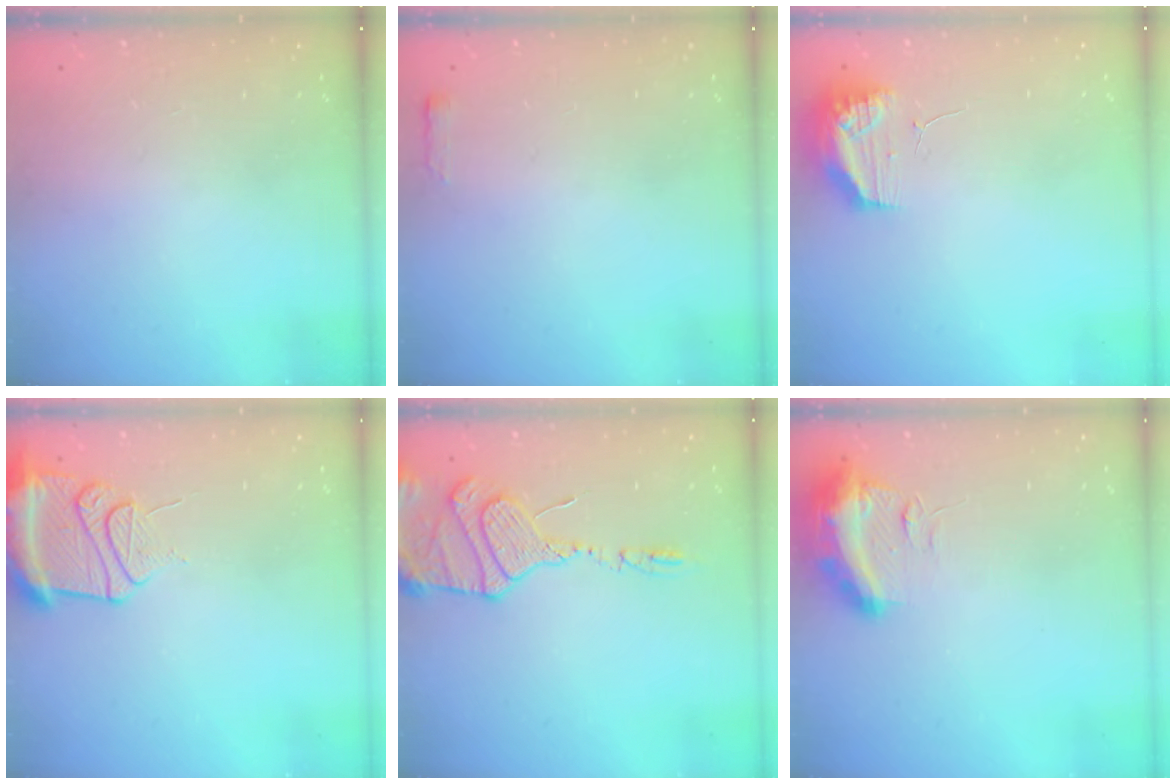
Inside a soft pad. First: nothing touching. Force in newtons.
{"total": 2.4, "press": 2.4, "slide": 0.4}
{"total": 9.7, "press": 9.7, "slide": 0.9}
{"total": 12.9, "press": 12.8, "slide": 1.5}
{"total": 14.8, "press": 14.5, "slide": 2.9}
{"total": 17.3, "press": 13.2, "slide": 11.2}